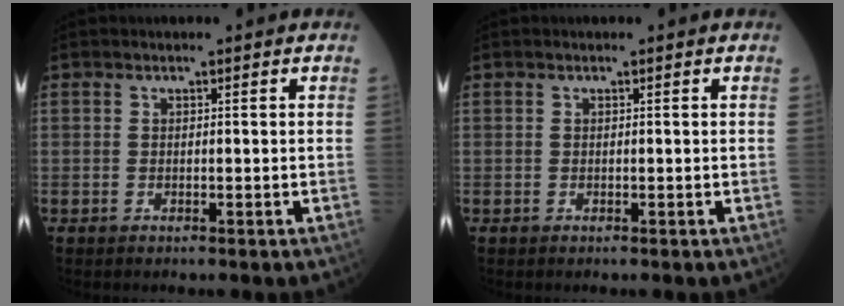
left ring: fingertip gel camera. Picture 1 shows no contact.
{"total": 0.0}